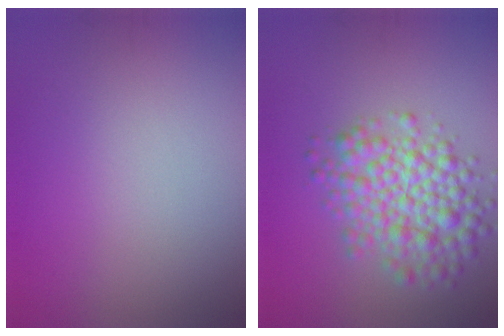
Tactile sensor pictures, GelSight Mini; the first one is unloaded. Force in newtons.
{"total": 5.9, "press": 5.9, "slide": 0.1}